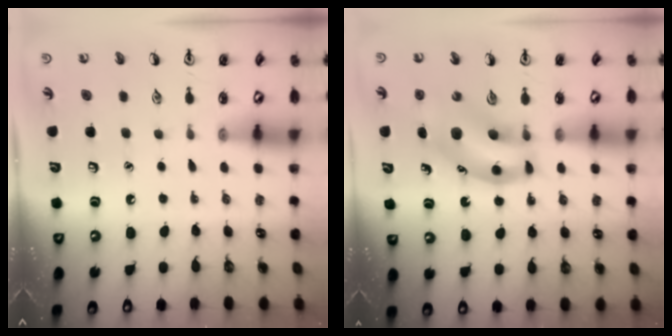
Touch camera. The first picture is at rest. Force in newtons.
{"total": 11.3, "press": 10.9, "slide": 3.1}